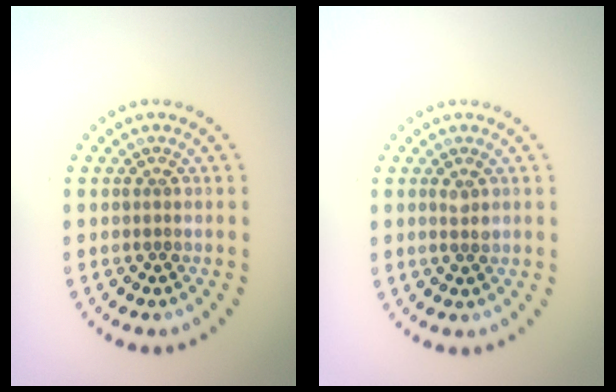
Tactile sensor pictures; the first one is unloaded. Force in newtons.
{"total": 1.0, "press": 1.0, "slide": 0.2}